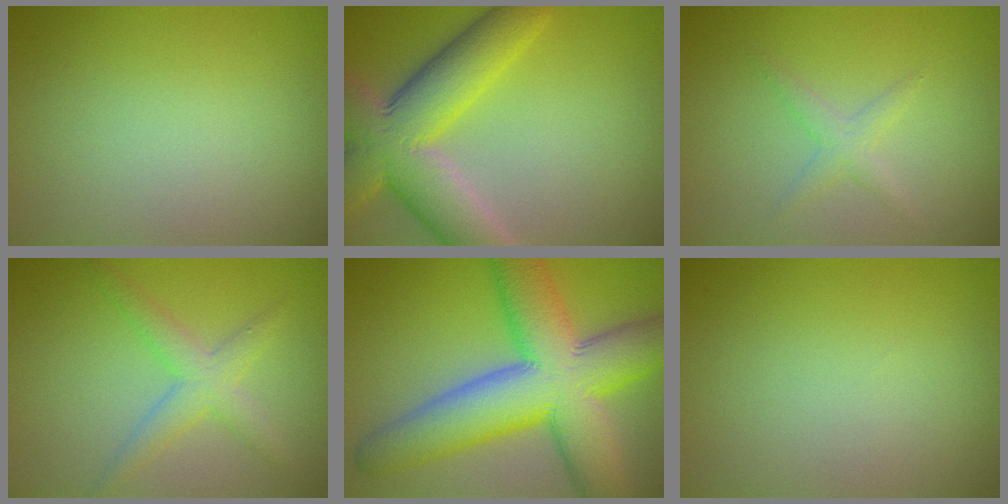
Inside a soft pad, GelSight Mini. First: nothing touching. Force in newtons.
{"total": 9.5, "press": 9.5, "slide": 0.8}
{"total": 1.6, "press": 1.6, "slide": 0.1}
{"total": 2.4, "press": 2.4, "slide": 0.1}
{"total": 13.4, "press": 13.4, "slide": 0.5}
{"total": 0.0}